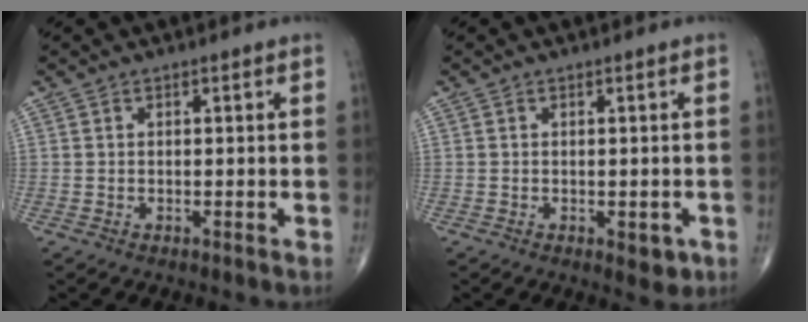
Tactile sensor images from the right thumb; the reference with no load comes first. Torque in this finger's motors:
{"motor_torque": [0.52, 0.49, -0.15, -0.09, 0.10]}